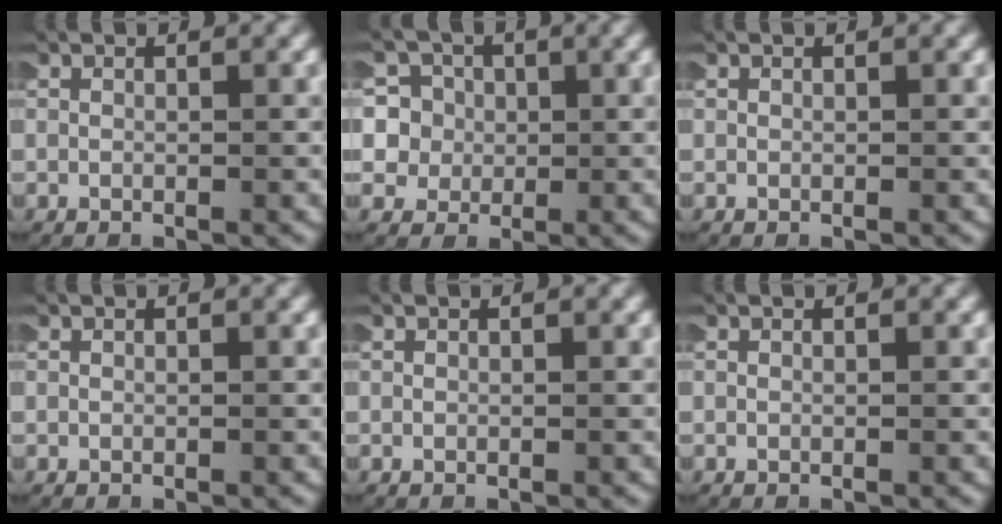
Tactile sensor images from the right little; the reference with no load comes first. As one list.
[{"total": 9.3, "force": [-1.0, 8.9, 2.6], "torque": [-0.113, -0.031, -0.024]}, {"total": 0.0}, {"total": 0.0}, {"total": 0.0}, {"total": 0.0}]